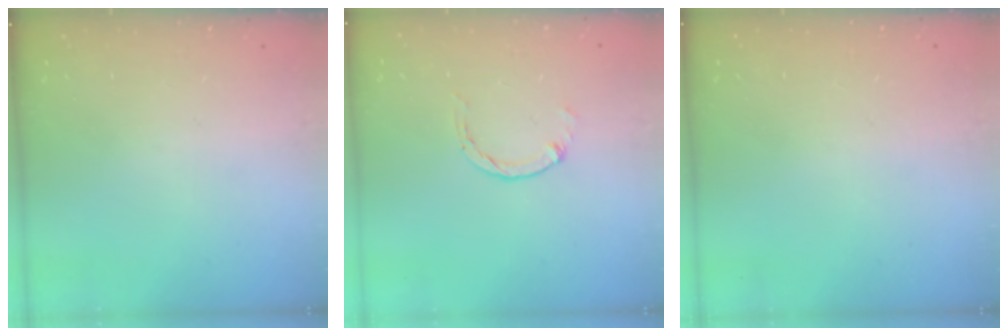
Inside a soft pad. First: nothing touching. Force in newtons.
{"total": 1.1, "press": 1.1, "slide": 0.2}
{"total": 2.2, "press": 2.2, "slide": 0.1}